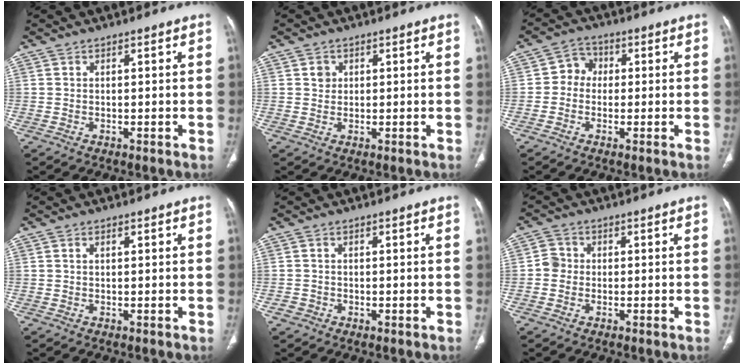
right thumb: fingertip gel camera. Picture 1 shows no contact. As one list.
[{"total": 1.9, "force": [0.6, 1.7, 0.6], "torque": [-0.001, -0.002, 0.009]}, {"total": 4.5, "force": [-0.2, 4.0, 2.0], "torque": [-0.011, 0.013, -0.016]}, {"total": 0.9, "force": [0.3, 0.5, 0.6], "torque": [-0.013, 0.003, 0.006]}, {"total": 1.4, "force": [-0.5, 1.3, 0.3], "torque": [-0.005, 0.005, -0.011]}, {"total": 2.9, "force": [-0.3, 2.7, 0.9], "torque": [-0.002, 0.008, -0.011]}]